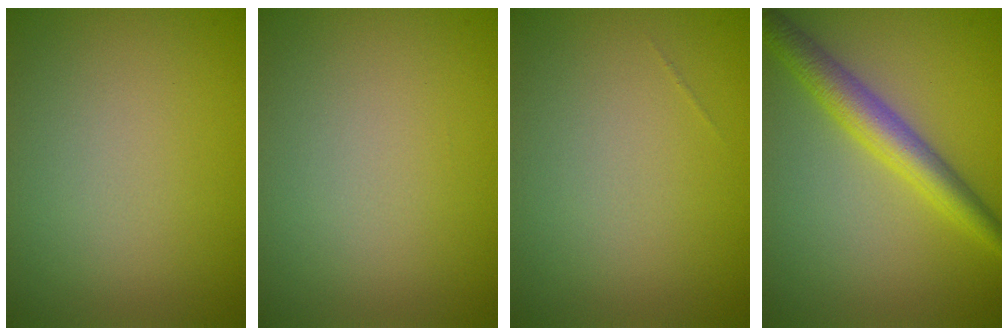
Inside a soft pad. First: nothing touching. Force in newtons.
{"total": 0.0}
{"total": 0.0}
{"total": 4.3, "press": 4.3, "slide": 0.1}